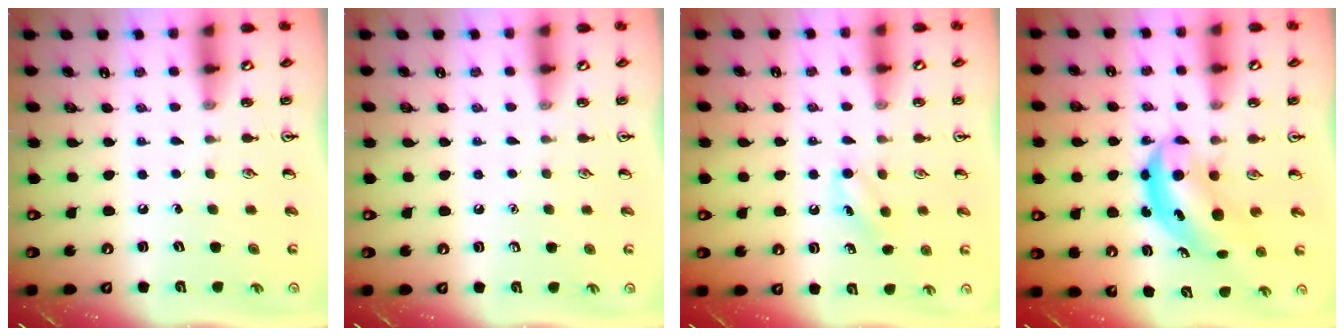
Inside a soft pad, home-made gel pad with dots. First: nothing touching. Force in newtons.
{"total": 0.0}
{"total": 5.0, "press": 4.7, "slide": 1.7}
{"total": 5.6, "press": 5.5, "slide": 1.2}